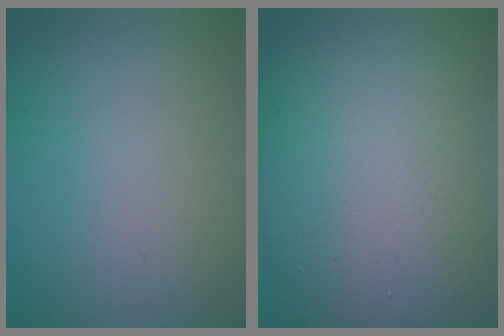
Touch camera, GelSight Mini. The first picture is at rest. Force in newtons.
{"total": 11.7, "press": 11.6, "slide": 1.1}